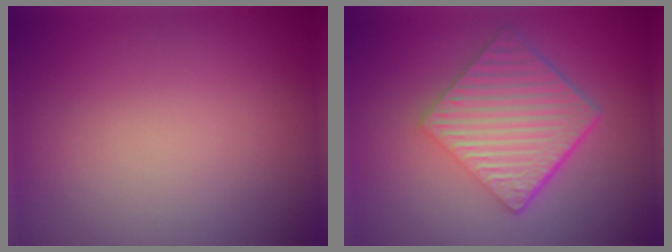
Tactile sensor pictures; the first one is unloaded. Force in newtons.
{"total": 6.4, "press": 4.4, "slide": 4.8}